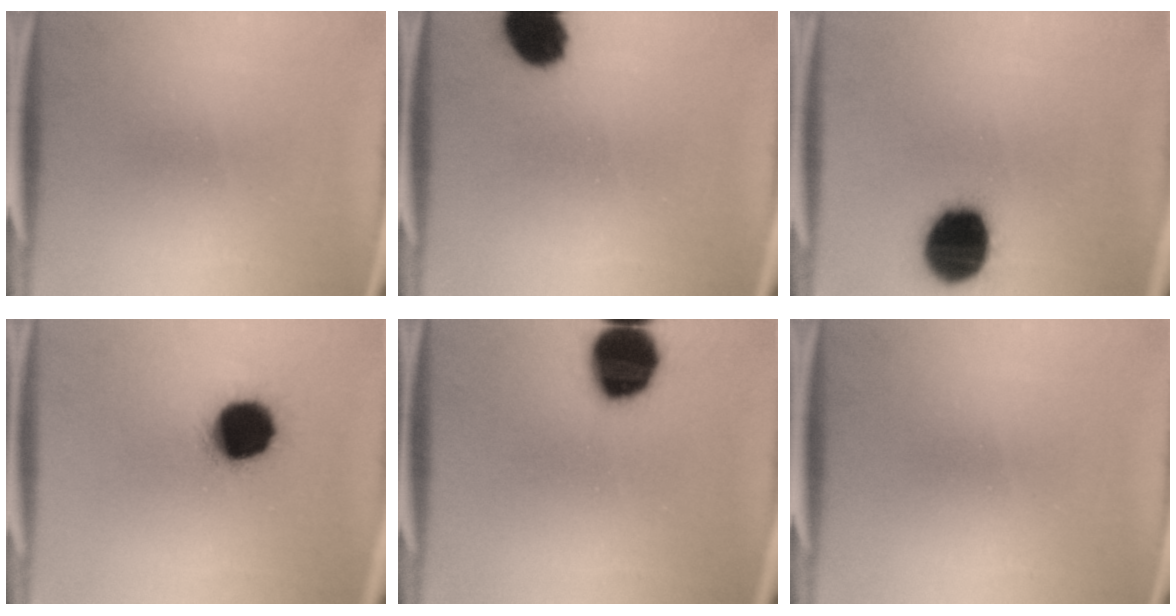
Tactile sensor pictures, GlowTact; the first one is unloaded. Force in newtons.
{"total": 9.8}
{"total": 18.8}
{"total": 15.6}
{"total": 15.9}
{"total": 0.0}